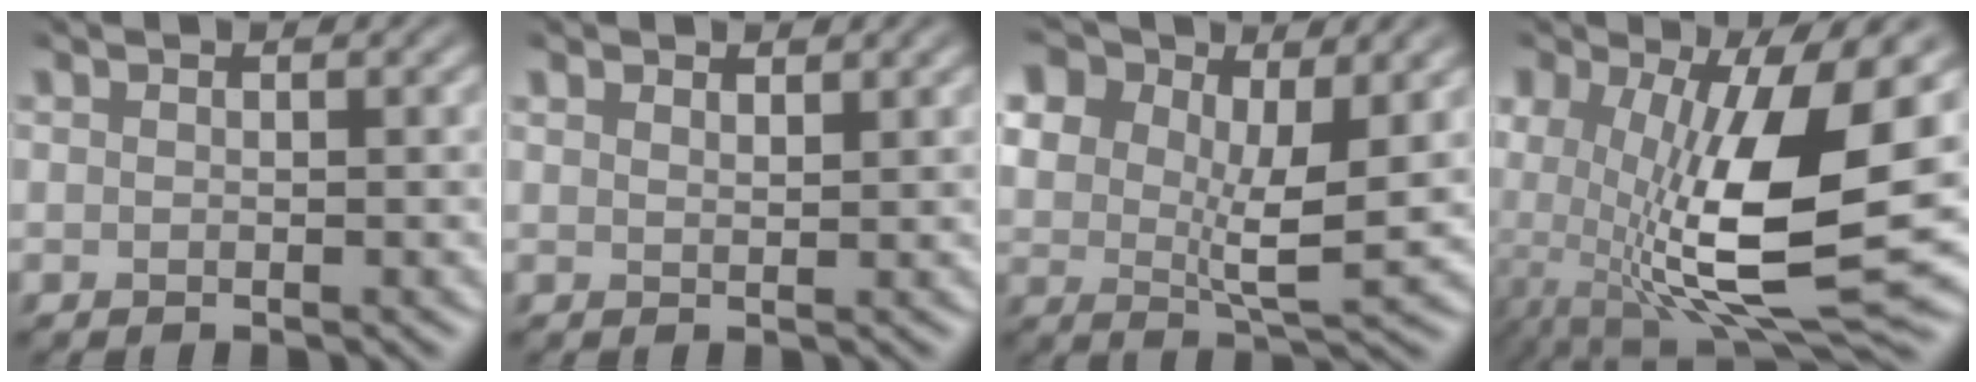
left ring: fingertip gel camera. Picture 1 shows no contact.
{"total": 1.2, "force": [1.1, 0.4, 0.4], "torque": [-0.010, 0.000, 0.020]}
{"total": 10.0, "force": [4.0, 5.7, 7.2], "torque": [-0.139, -0.005, 0.077]}
{"total": 12.3, "force": [-0.9, 4.7, 11.4], "torque": [-0.217, -0.033, -0.009]}